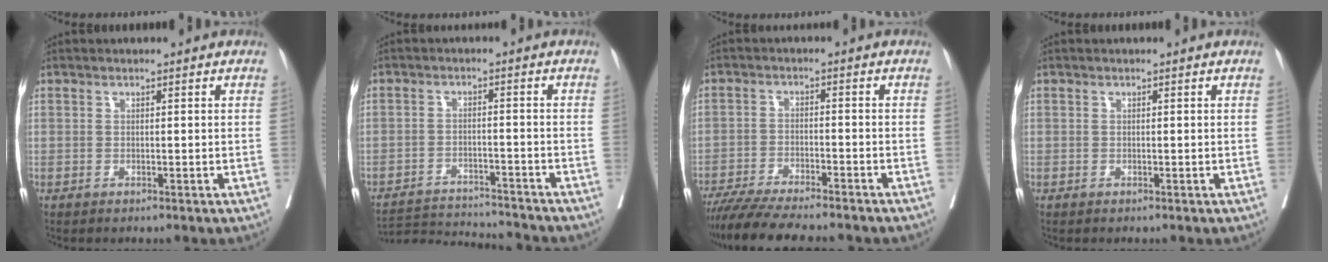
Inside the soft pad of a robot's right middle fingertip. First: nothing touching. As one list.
[{"total": 10.3, "force": [-10.3, -0.6, 0.8], "torque": [-0.014, 0.003, -0.163]}, {"total": 12.8, "force": [-11.2, 1.2, 6.0], "torque": [-0.085, -0.021, -0.171]}, {"total": 0.0}]